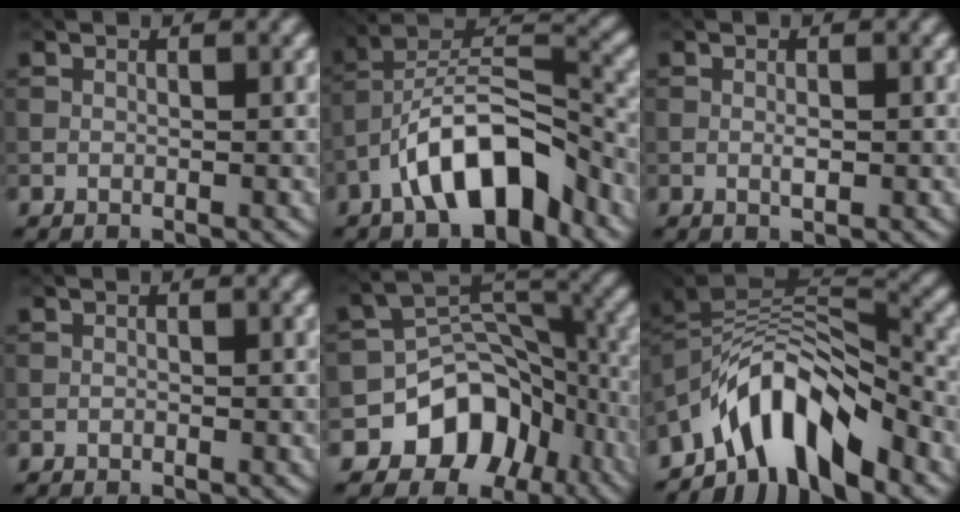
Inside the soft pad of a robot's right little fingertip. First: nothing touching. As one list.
[{"total": 9.0, "force": [-5.0, 3.6, 6.5], "torque": [-0.104, 0.021, -0.092]}, {"total": 0.9, "force": [-0.1, 0.3, 0.8], "torque": [-0.018, -0.002, -0.002]}, {"total": 0.0}, {"total": 8.9, "force": [-4.7, 6.6, 3.7], "torque": [-0.042, 0.000, -0.086]}, {"total": 9.4, "force": [-5.9, 3.7, 6.3], "torque": [-0.089, 0.010, -0.115]}]